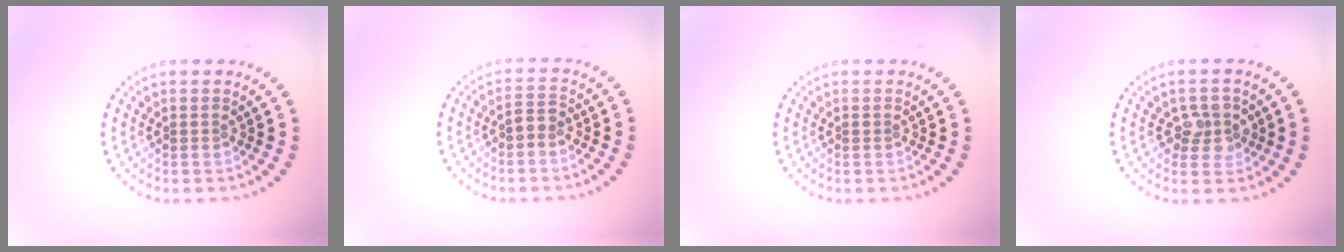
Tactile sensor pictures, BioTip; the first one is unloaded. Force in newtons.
{"total": 1.3, "press": 1.2, "slide": 0.5}
{"total": 0.0}
{"total": 2.5, "press": 2.5, "slide": 0.5}